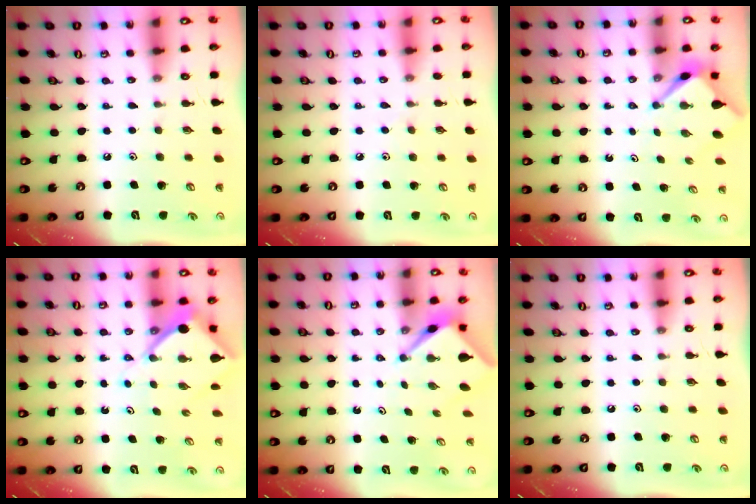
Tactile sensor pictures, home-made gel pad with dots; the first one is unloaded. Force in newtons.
{"total": 3.4, "press": 3.3, "slide": 0.6}
{"total": 3.0, "press": 3.0, "slide": 0.2}
{"total": 7.5, "press": 7.5, "slide": 0.8}
{"total": 3.0, "press": 3.0, "slide": 0.1}
{"total": 0.0}